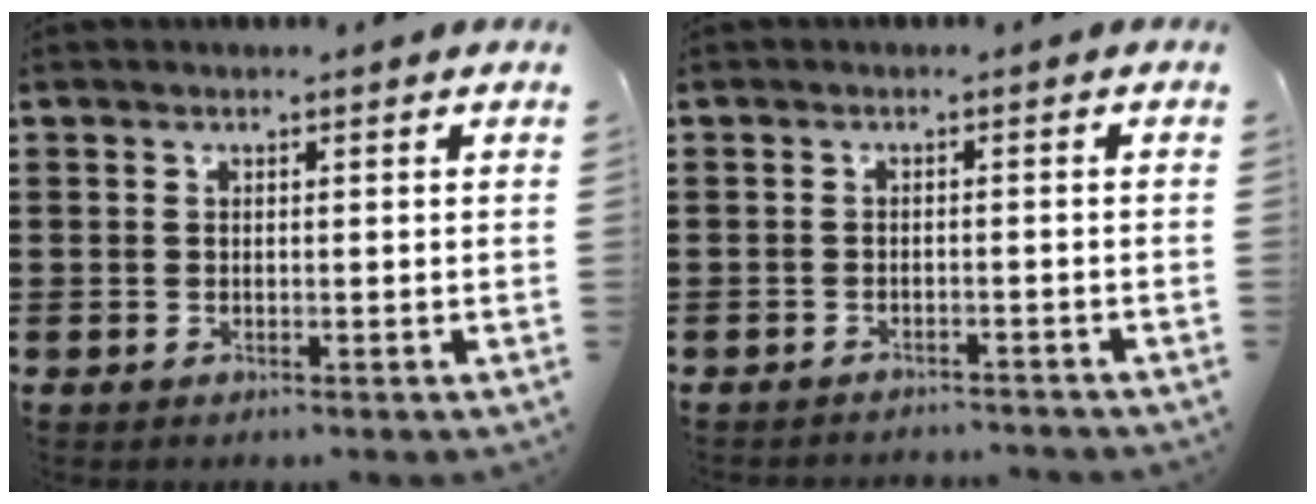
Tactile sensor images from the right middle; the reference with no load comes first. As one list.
[{"total": 1.4, "force": [-1.4, 0.0, 0.1], "torque": [-0.006, 0.002, -0.030]}]